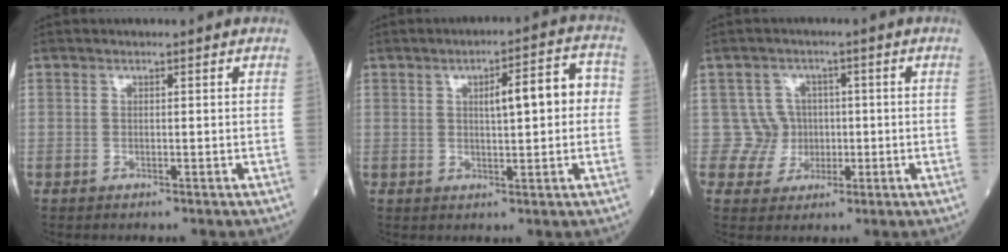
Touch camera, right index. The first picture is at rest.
{"total": 7.4, "force": [0.9, 1.7, 7.1], "torque": [-0.102, 0.028, 0.015]}
{"total": 4.8, "force": [0.1, 4.7, -0.5], "torque": [0.029, 0.013, 0.002]}